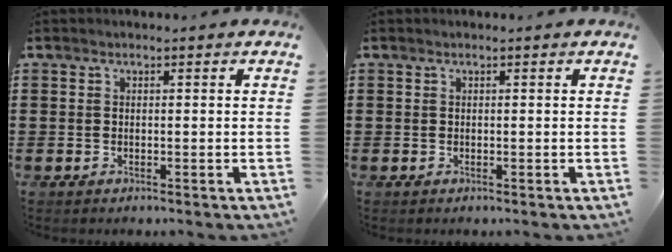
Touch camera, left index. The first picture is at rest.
{"total": 0.0}